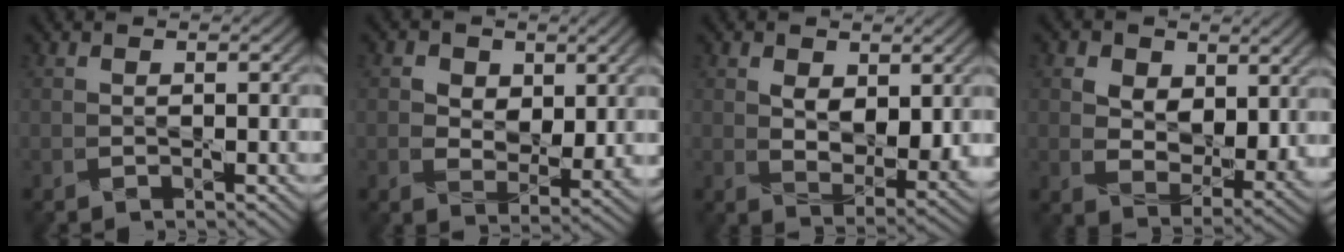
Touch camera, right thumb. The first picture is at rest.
{"total": 5.2, "force": [1.5, 3.7, 3.3], "torque": [-0.060, -0.010, 0.024]}
{"total": 6.1, "force": [1.5, 3.7, 4.7], "torque": [-0.092, -0.016, 0.032]}
{"total": 8.2, "force": [3.1, 5.7, 5.0], "torque": [-0.113, -0.012, 0.048]}